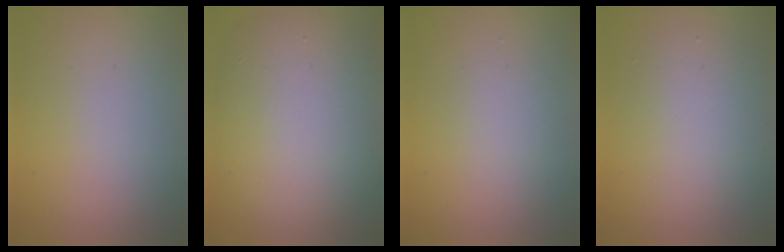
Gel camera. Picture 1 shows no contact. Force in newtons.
{"total": 11.4, "press": 11.4, "slide": 0.8}
{"total": 1.5, "press": 1.5, "slide": 0.1}
{"total": 2.6, "press": 2.6, "slide": 0.3}